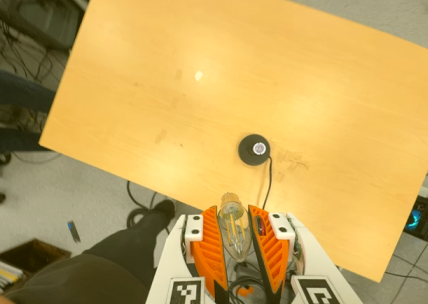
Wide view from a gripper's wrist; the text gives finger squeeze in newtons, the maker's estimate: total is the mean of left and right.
{"total": 12.7, "left": 14.2, "right": 11.2}